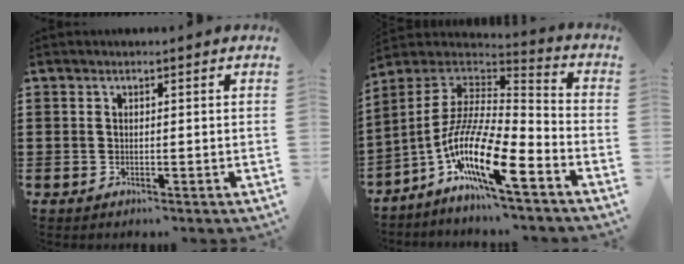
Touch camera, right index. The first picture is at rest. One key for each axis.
{"total": 15.2, "fx": -8.2, "fy": 3.3, "fz": 12.4, "tx": -0.260, "ty": -0.015, "tz": -0.158}